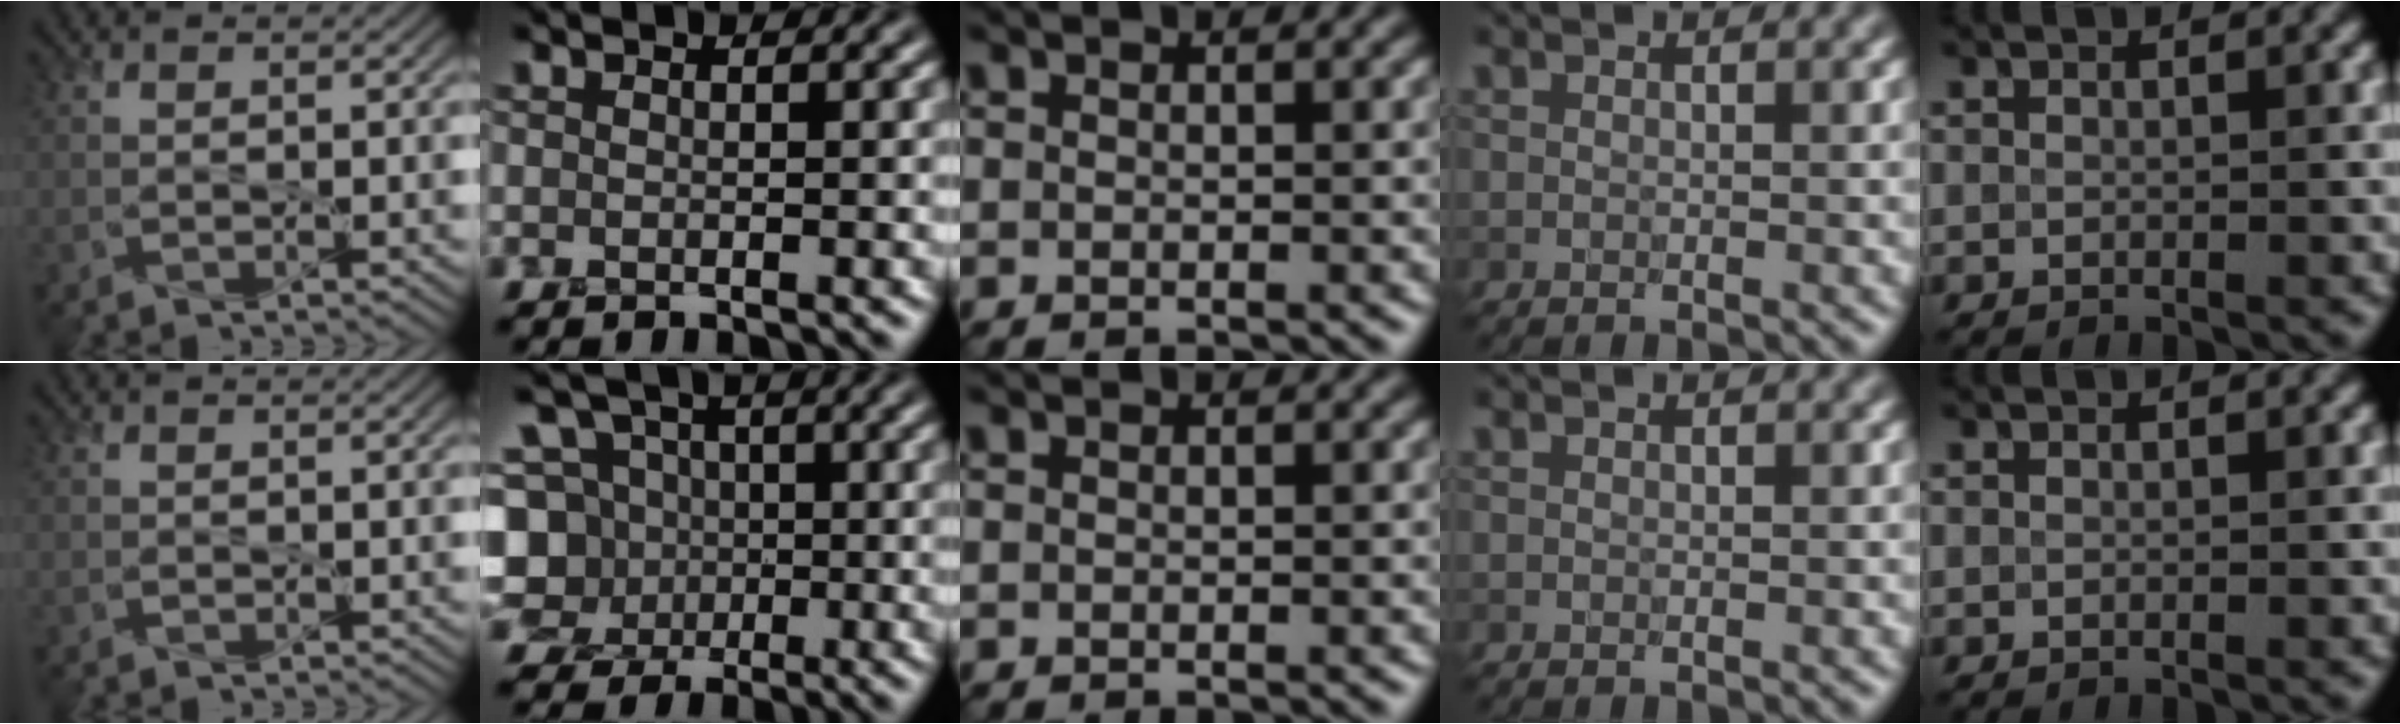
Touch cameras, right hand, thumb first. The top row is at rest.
{"thumb": {"total": 0.6, "force": [0.2, 0.0, -0.6], "torque": [0.008, -0.001, 0.005]}, "index": {"total": 5.7, "force": [0.2, 5.3, 1.9], "torque": [-0.032, 0.028, -0.022]}}